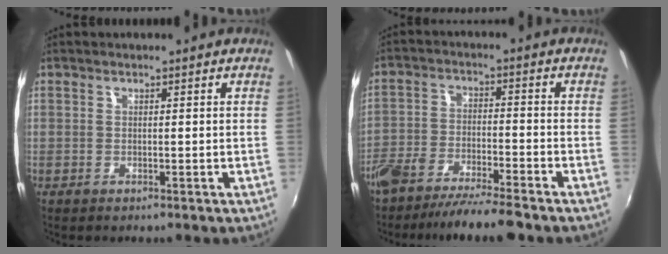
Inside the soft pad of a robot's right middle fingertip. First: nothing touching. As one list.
[{"total": 10.5, "force": [-8.8, 1.6, 5.5], "torque": [-0.119, -0.011, -0.155]}]